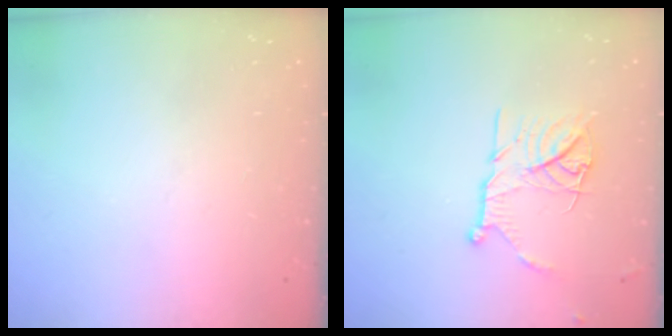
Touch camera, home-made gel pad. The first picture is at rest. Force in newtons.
{"total": 12.8, "press": 12.8, "slide": 1.1}